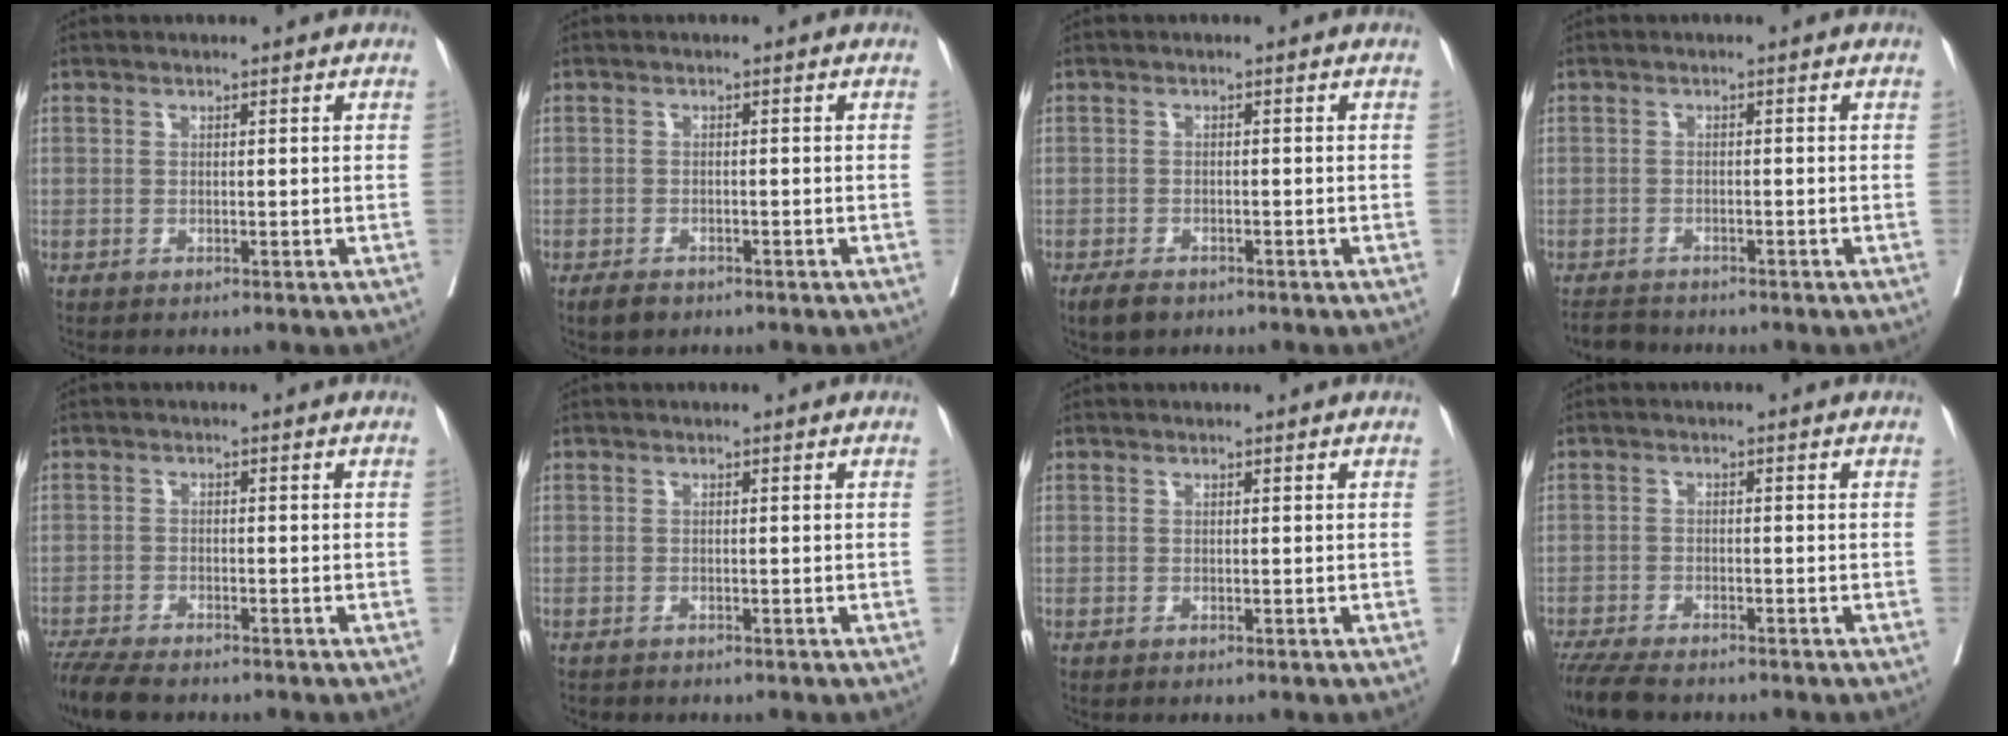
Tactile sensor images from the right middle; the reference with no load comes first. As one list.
[{"total": 2.3, "force": [-1.7, 1.2, 0.9], "torque": [-0.018, -0.001, -0.023]}, {"total": 3.0, "force": [-2.2, 1.4, 1.4], "torque": [-0.026, -0.003, -0.033]}, {"total": 3.2, "force": [-3.1, 0.9, 0.2], "torque": [-0.003, -0.009, -0.054]}, {"total": 6.7, "force": [-5.8, 1.3, 3.1], "torque": [-0.053, -0.018, -0.102]}, {"total": 0.7, "force": [-0.6, 0.3, 0.0], "torque": [-0.009, -0.001, -0.014]}, {"total": 0.0}, {"total": 7.4, "force": [-6.3, 1.6, 3.5], "torque": [-0.061, -0.018, -0.108]}]